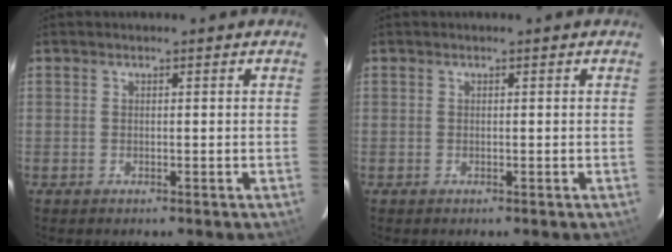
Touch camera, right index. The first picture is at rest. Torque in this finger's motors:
{"motor_torque": [0.00, 0.00, 0.03, 0.01]}